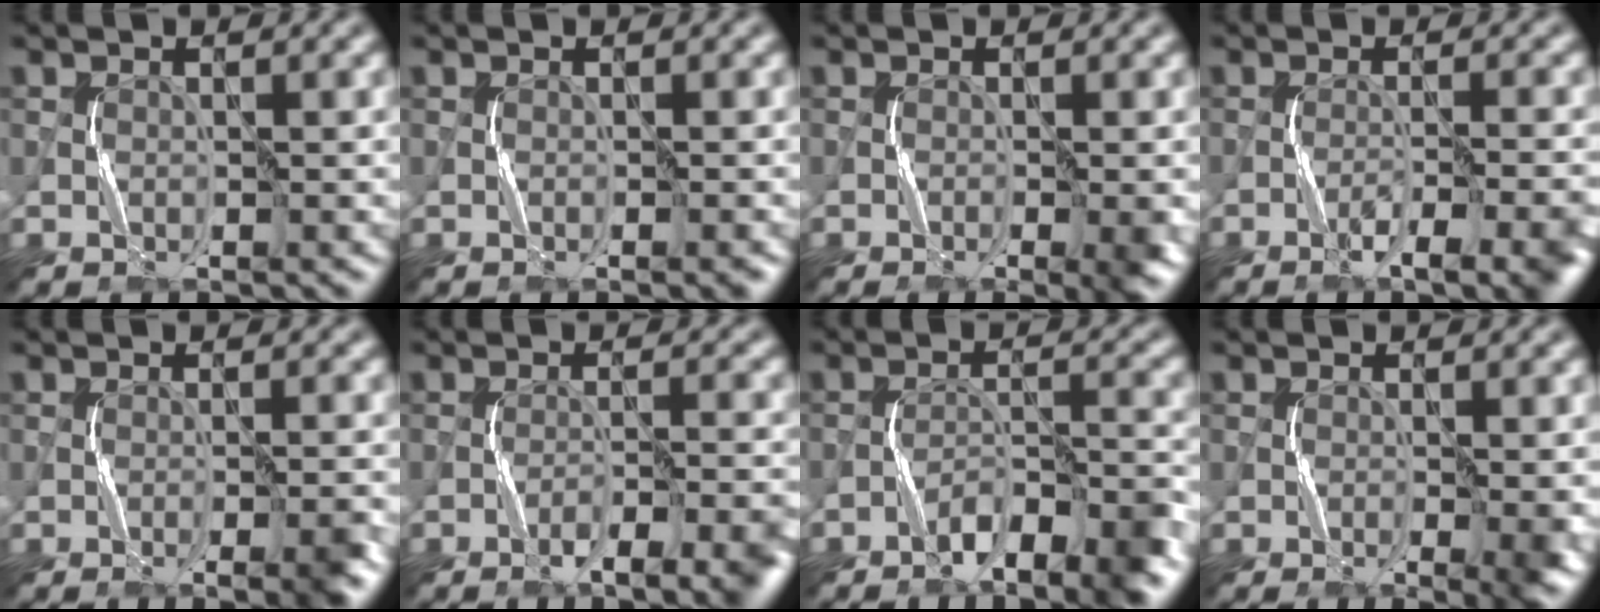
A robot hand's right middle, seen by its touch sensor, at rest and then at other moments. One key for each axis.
{"total": 0.7, "fx": -0.4, "fy": 0.0, "fz": 0.6, "tx": -0.007, "ty": 0.002, "tz": -0.006}
{"total": 2.7, "fx": -1.1, "fy": 0.4, "fz": 2.4, "tx": -0.038, "ty": -0.002, "tz": -0.020}
{"total": 5.8, "fx": -3.4, "fy": 1.3, "fz": 4.5, "tx": -0.057, "ty": 0.005, "tz": -0.052}
{"total": 3.2, "fx": -1.5, "fy": 0.6, "fz": 2.7, "tx": -0.033, "ty": 0.004, "tz": -0.027}
{"total": 6.1, "fx": -3.7, "fy": 1.4, "fz": 4.6, "tx": -0.060, "ty": 0.007, "tz": -0.055}
{"total": 6.1, "fx": -4.3, "fy": 1.5, "fz": 4.1, "tx": -0.063, "ty": 0.005, "tz": -0.070}
{"total": 3.3, "fx": -1.2, "fy": 0.5, "fz": 3.1, "tx": -0.048, "ty": -0.005, "tz": -0.018}